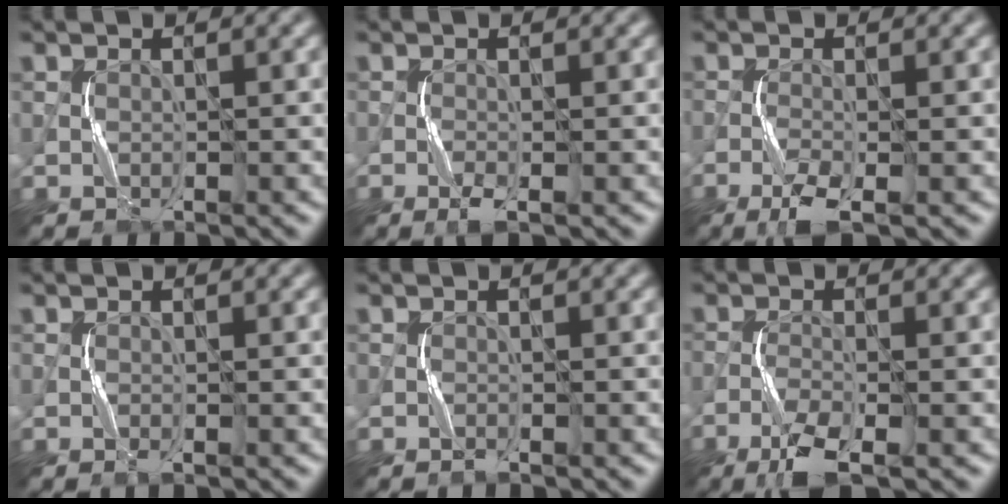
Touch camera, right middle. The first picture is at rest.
{"total": 1.4, "force": [-0.8, 0.1, 1.1], "torque": [-0.029, 0.001, -0.017]}
{"total": 2.8, "force": [-1.8, 0.3, 2.2], "torque": [-0.049, 0.000, -0.037]}
{"total": 0.6, "force": [-0.3, 0.0, 0.5], "torque": [-0.010, 0.000, -0.006]}
{"total": 0.7, "force": [-0.5, 0.1, 0.4], "torque": [-0.009, 0.002, -0.011]}
{"total": 3.7, "force": [-2.6, 0.5, 2.7], "torque": [-0.058, -0.003, -0.053]}